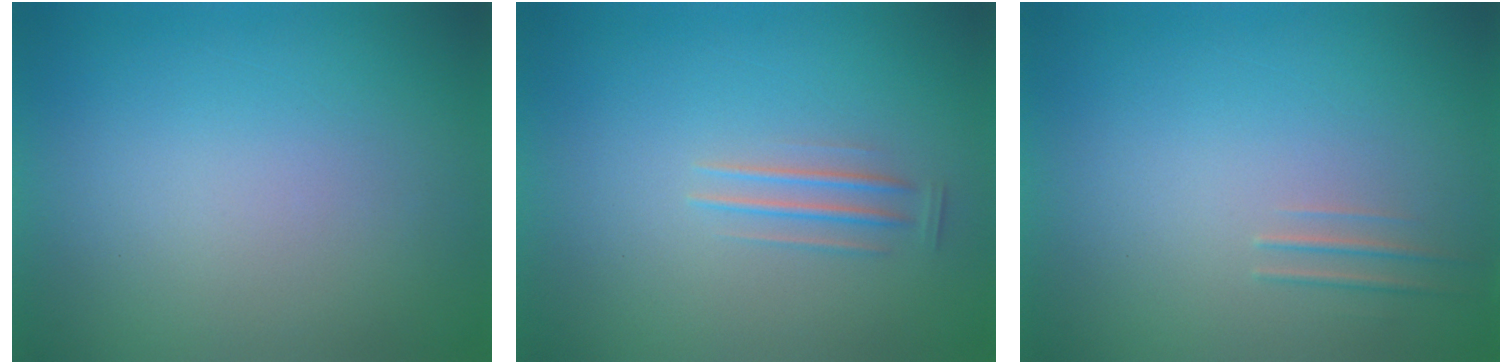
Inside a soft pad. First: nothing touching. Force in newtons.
{"total": 1.2}
{"total": 1.5}